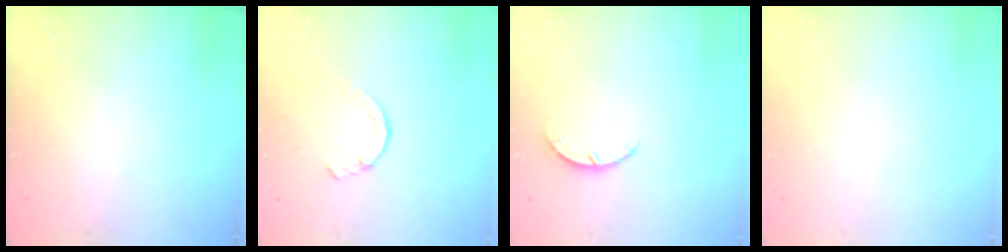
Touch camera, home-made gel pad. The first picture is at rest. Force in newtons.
{"total": 1.4, "press": 1.3, "slide": 0.3}
{"total": 2.7, "press": 2.6, "slide": 0.4}
{"total": 0.0}